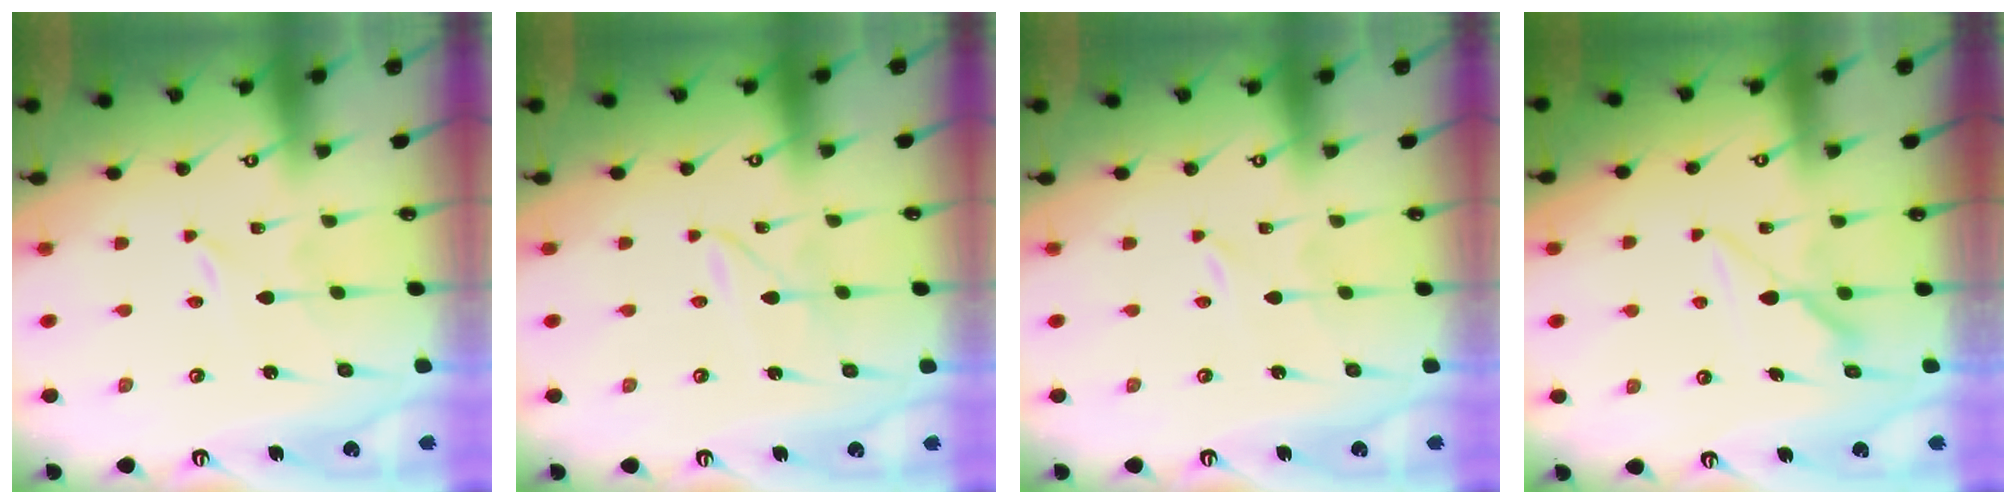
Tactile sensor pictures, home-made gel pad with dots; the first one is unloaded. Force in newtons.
{"total": 1.9, "press": 1.9, "slide": 0.2}
{"total": 0.0}
{"total": 8.3, "press": 8.3, "slide": 0.3}